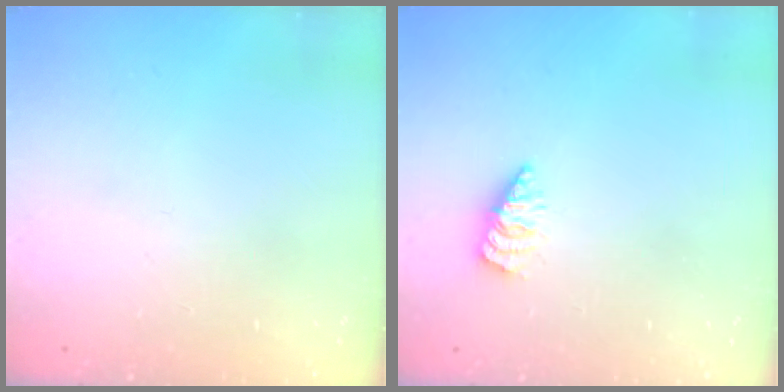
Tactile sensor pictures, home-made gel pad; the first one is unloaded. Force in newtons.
{"total": 2.8, "press": 2.7, "slide": 0.3}